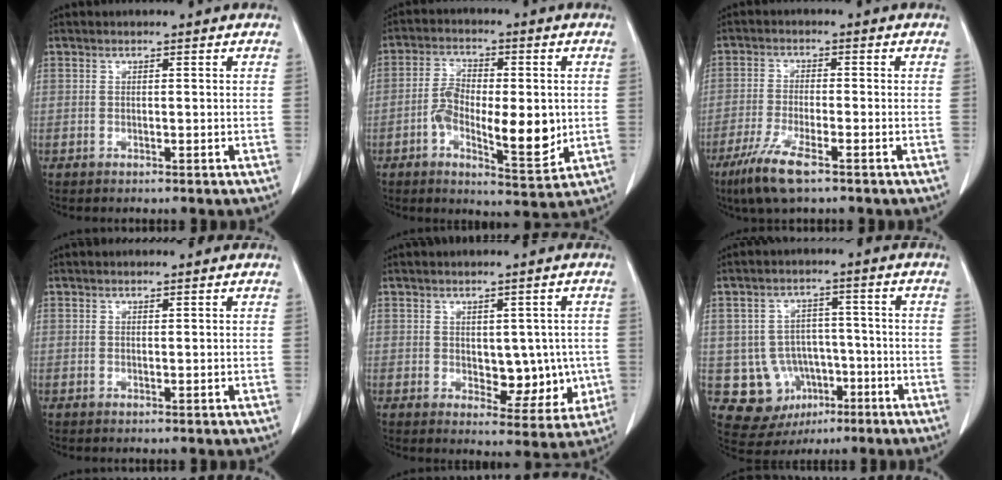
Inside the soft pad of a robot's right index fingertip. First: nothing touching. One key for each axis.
{"total": 11.4, "fx": -1.6, "fy": 4.4, "fz": 10.4, "tx": -0.172, "ty": -0.003, "tz": -0.021}
{"total": 7.1, "fx": -4.5, "fy": 0.9, "fz": 5.4, "tx": -0.117, "ty": -0.018, "tz": -0.082}
{"total": 0.0}
{"total": 7.3, "fx": -0.2, "fy": 4.2, "fz": 5.9, "tx": -0.056, "ty": 0.000, "tz": 0.011}
{"total": 9.2, "fx": -2.7, "fy": 8.4, "fz": 2.7, "tx": -0.045, "ty": 0.024, "tz": -0.027}